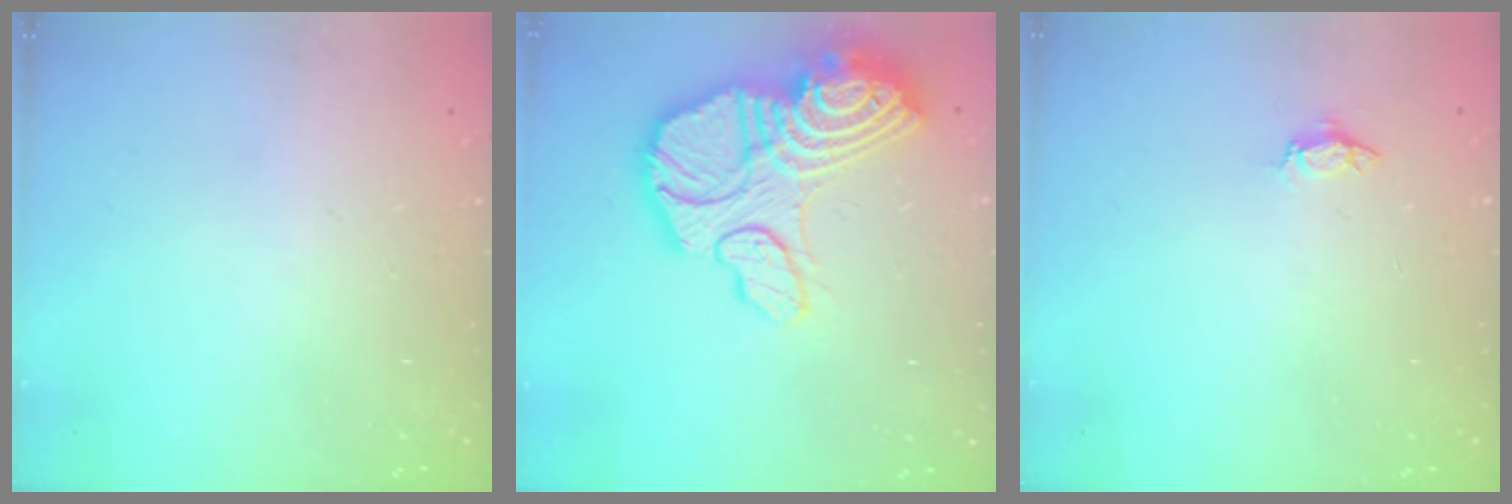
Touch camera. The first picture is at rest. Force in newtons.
{"total": 27.3, "press": 27.1, "slide": 2.8}
{"total": 3.9, "press": 3.9, "slide": 0.5}